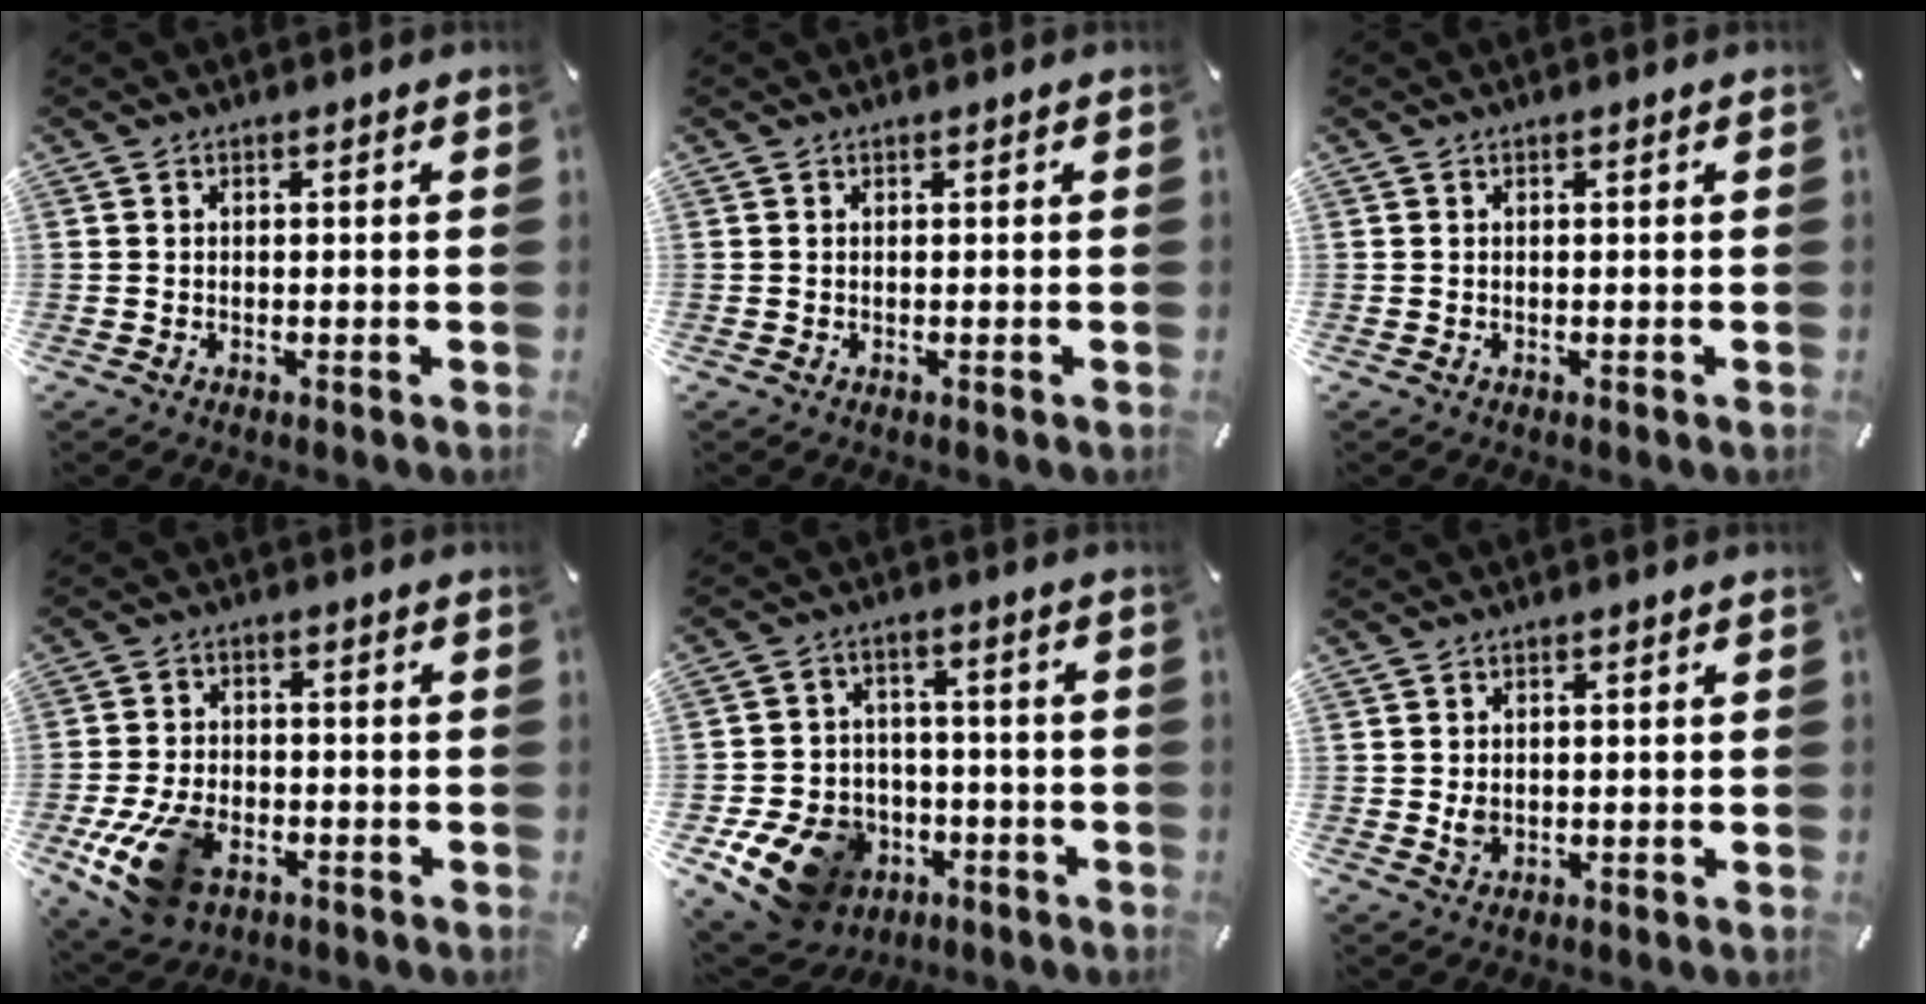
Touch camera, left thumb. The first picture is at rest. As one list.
[{"total": 0.0}, {"total": 0.0}, {"total": 13.6, "force": [-5.5, 8.6, 9.0], "torque": [-0.184, 0.016, -0.096]}, {"total": 14.1, "force": [-6.3, 11.1, 6.0], "torque": [-0.113, 0.040, -0.101]}, {"total": 2.3, "force": [0.1, 1.8, 1.4], "torque": [-0.020, 0.000, -0.001]}]